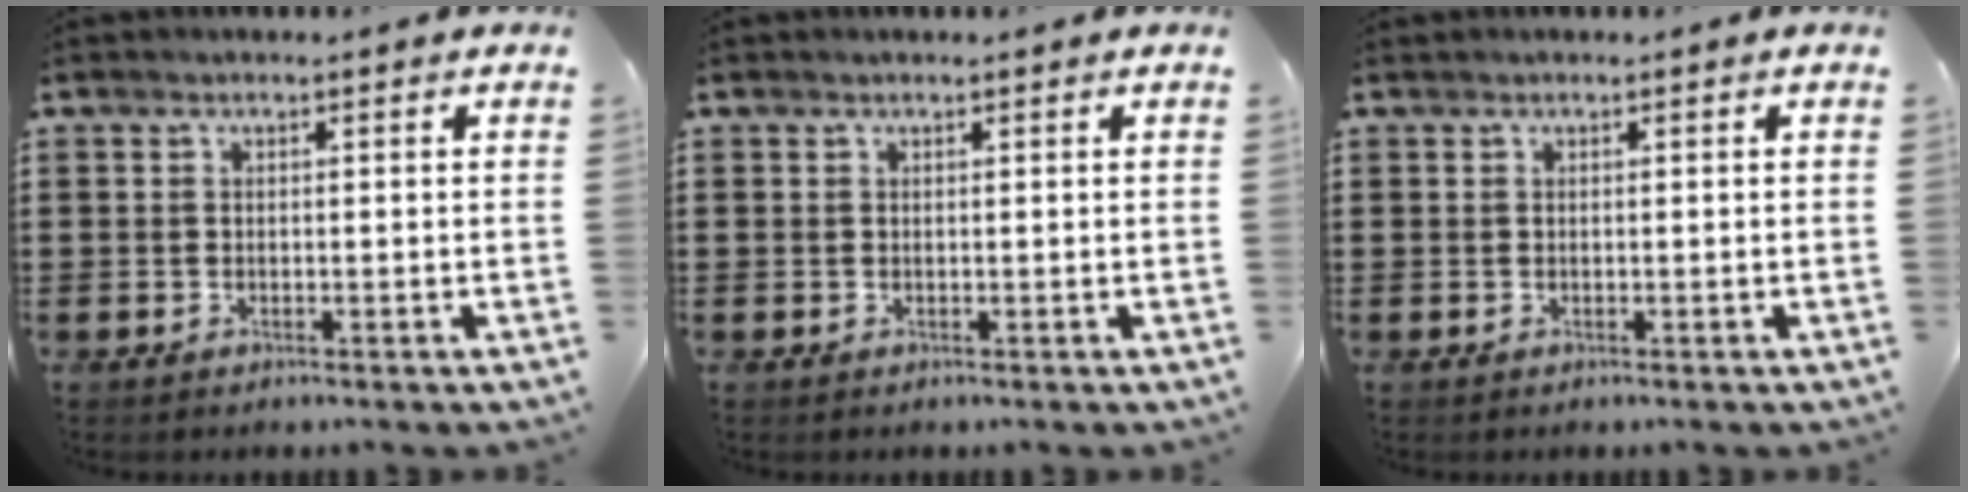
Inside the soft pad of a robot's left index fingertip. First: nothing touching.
{"total": 0.0}
{"total": 0.0}